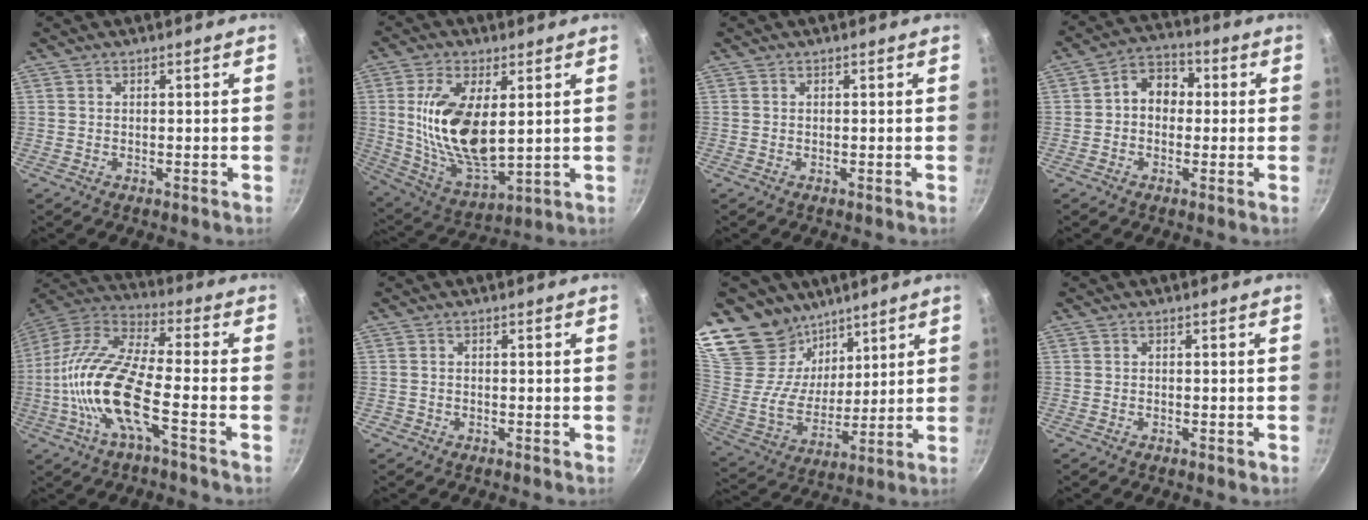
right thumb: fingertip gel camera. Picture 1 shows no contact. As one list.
[{"total": 17.2, "force": [2.9, 8.4, 14.8], "torque": [-0.269, -0.022, 0.065]}, {"total": 0.0}, {"total": 7.5, "force": [0.4, 5.9, 4.5], "torque": [-0.030, 0.021, -0.013]}, {"total": 17.1, "force": [-4.9, 5.1, 15.5], "torque": [-0.304, 0.040, -0.111]}, {"total": 0.7, "force": [-0.4, 0.5, 0.0], "torque": [-0.002, 0.006, -0.004]}, {"total": 20.7, "force": [15.9, 11.9, 5.8], "torque": [-0.090, -0.086, 0.306]}, {"total": 0.9, "force": [-0.5, -0.6, -0.4], "torque": [0.005, 0.000, -0.004]}]